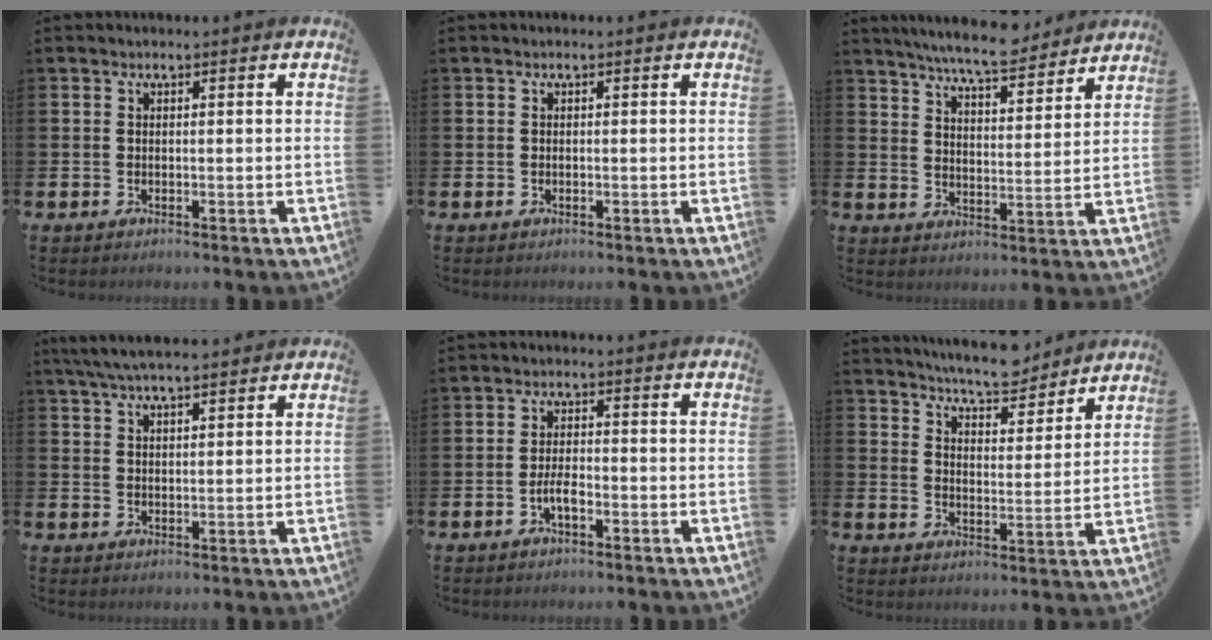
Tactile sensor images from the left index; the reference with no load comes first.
{"total": 0.0}
{"total": 7.7, "force": [7.4, 0.7, 2.0], "torque": [-0.053, -0.042, 0.131]}
{"total": 5.3, "force": [4.8, 0.8, 2.0], "torque": [-0.051, -0.011, 0.088]}
{"total": 2.8, "force": [-1.1, 1.0, 2.3], "torque": [-0.043, 0.004, -0.022]}
{"total": 7.1, "force": [6.9, 0.7, 1.2], "torque": [-0.038, -0.048, 0.123]}